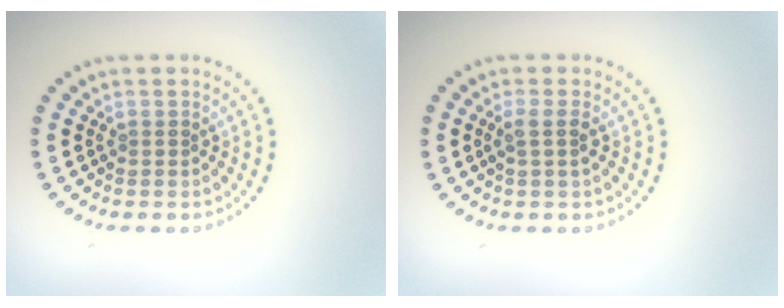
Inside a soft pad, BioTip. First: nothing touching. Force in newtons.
{"total": 1.5, "press": 1.2, "slide": 0.9}